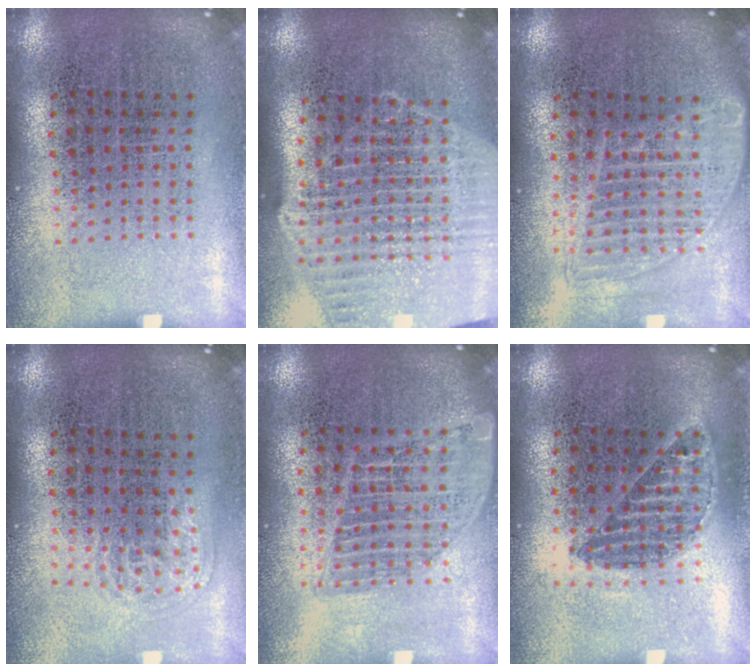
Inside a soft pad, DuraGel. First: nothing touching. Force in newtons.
{"total": 2.6, "press": 2.2, "slide": 1.3}
{"total": 1.6, "press": 1.4, "slide": 0.8}
{"total": 1.0, "press": 0.6, "slide": 0.8}
{"total": 1.5, "press": 1.4, "slide": 0.7}
{"total": 1.2, "press": 1.0, "slide": 0.5}